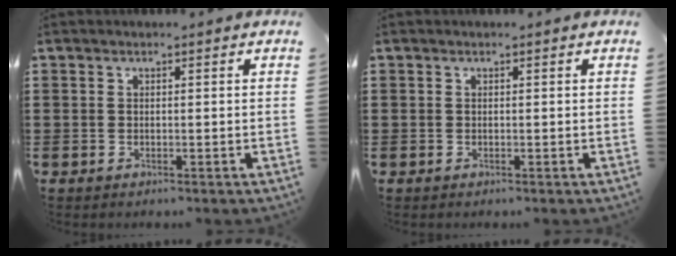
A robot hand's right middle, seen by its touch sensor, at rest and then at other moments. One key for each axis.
{"total": 0.0}